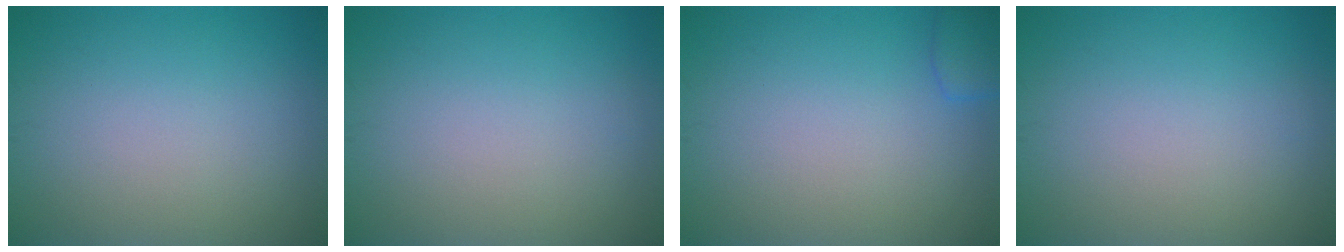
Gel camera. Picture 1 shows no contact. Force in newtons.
{"total": 0.0}
{"total": 1.9, "press": 1.9, "slide": 0.2}
{"total": 0.0}